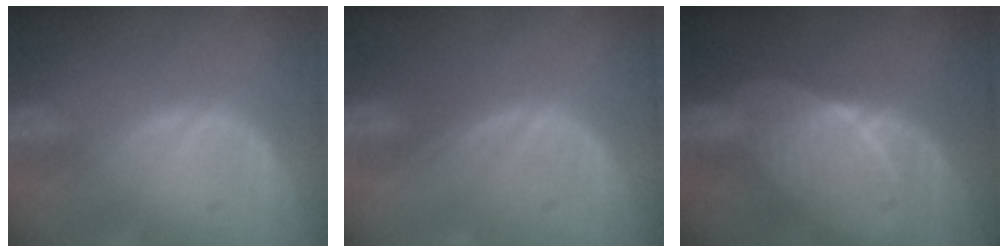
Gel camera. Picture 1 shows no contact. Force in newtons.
{"total": 0.0}
{"total": 7.4, "press": 6.6, "slide": 3.4}